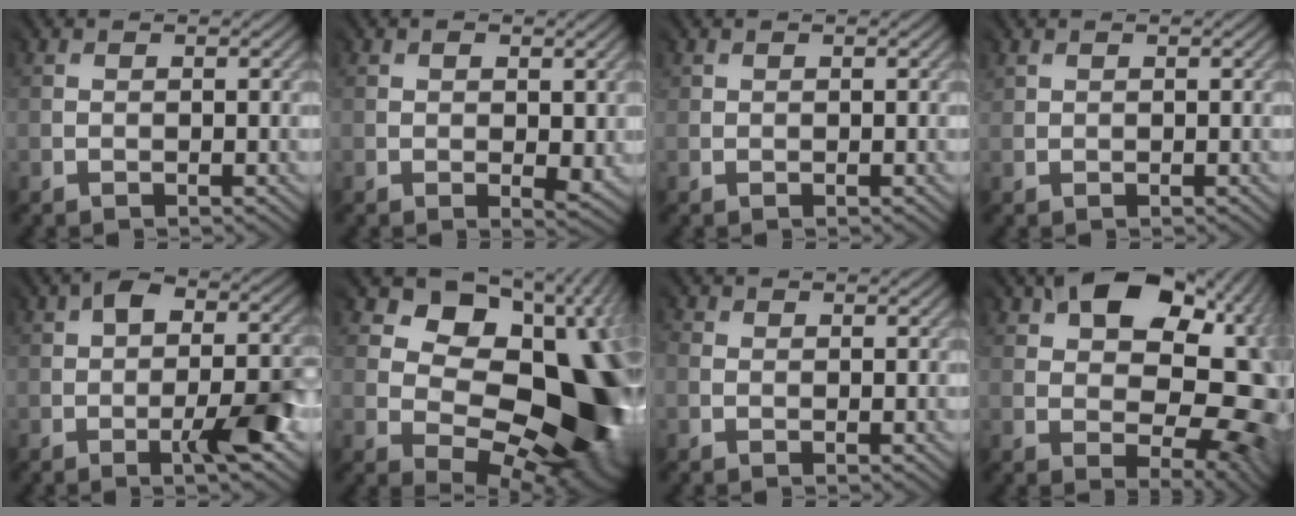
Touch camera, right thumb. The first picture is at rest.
{"total": 2.9, "force": [0.2, 2.0, 2.1], "torque": [-0.032, -0.008, 0.011]}
{"total": 0.5, "force": [0.2, 0.4, 0.2], "torque": [-0.004, 0.002, 0.003]}
{"total": 0.8, "force": [0.4, 0.5, 0.5], "torque": [-0.010, 0.004, 0.006]}
{"total": 5.7, "force": [-1.9, 1.8, 5.1], "torque": [-0.074, 0.012, -0.037]}
{"total": 13.6, "force": [2.2, 9.8, 9.1], "torque": [-0.085, -0.014, 0.046]}
{"total": 1.0, "force": [-0.2, 0.8, 0.5], "torque": [-0.012, 0.001, -0.005]}
{"total": 14.9, "force": [4.1, 9.4, 10.9], "torque": [-0.131, -0.004, 0.081]}